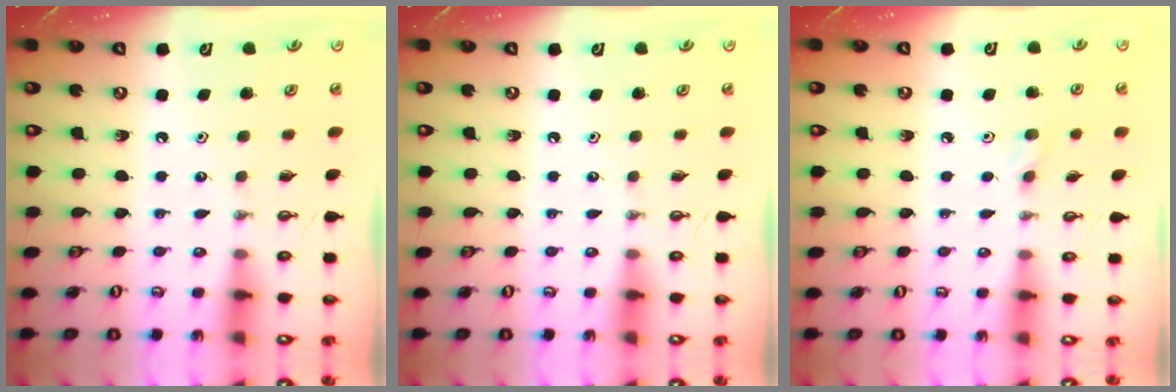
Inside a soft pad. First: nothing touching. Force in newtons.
{"total": 0.0}
{"total": 3.8, "press": 3.7, "slide": 1.0}